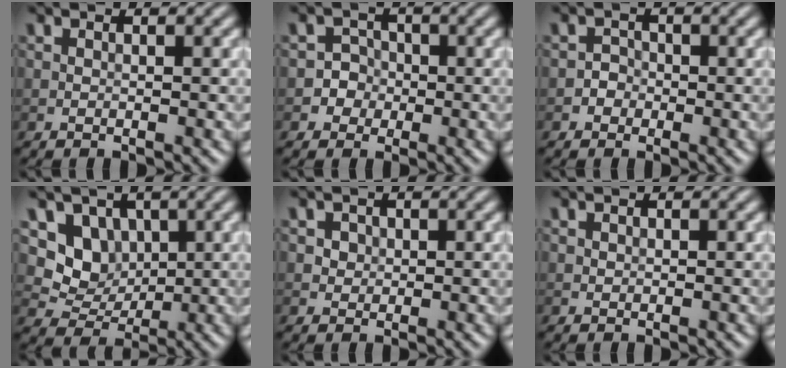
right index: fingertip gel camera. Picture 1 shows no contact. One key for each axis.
{"total": 2.5, "fx": -0.7, "fy": 2.4, "fz": 0.2, "tx": 0.026, "ty": 0.008, "tz": -0.025}
{"total": 1.1, "fx": -0.5, "fy": 1.0, "fz": 0.1, "tx": 0.012, "ty": 0.002, "tz": -0.012}
{"total": 4.1, "fx": 1.2, "fy": 3.5, "fz": 1.8, "tx": -0.032, "ty": -0.010, "tz": 0.016}
{"total": 1.5, "fx": 0.6, "fy": 1.3, "fz": 0.5, "tx": -0.008, "ty": -0.001, "tz": 0.019}
{"total": 0.0}